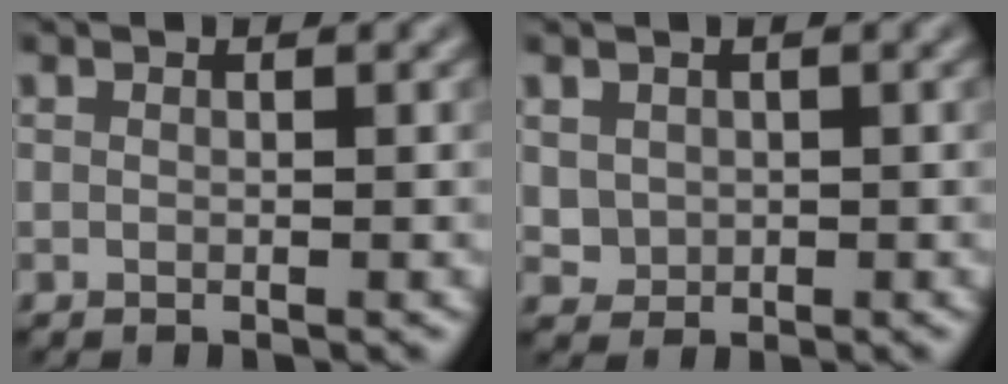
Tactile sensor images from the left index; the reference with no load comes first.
{"total": 1.7, "force": [0.4, 1.6, 0.6], "torque": [-0.015, -0.009, 0.019]}